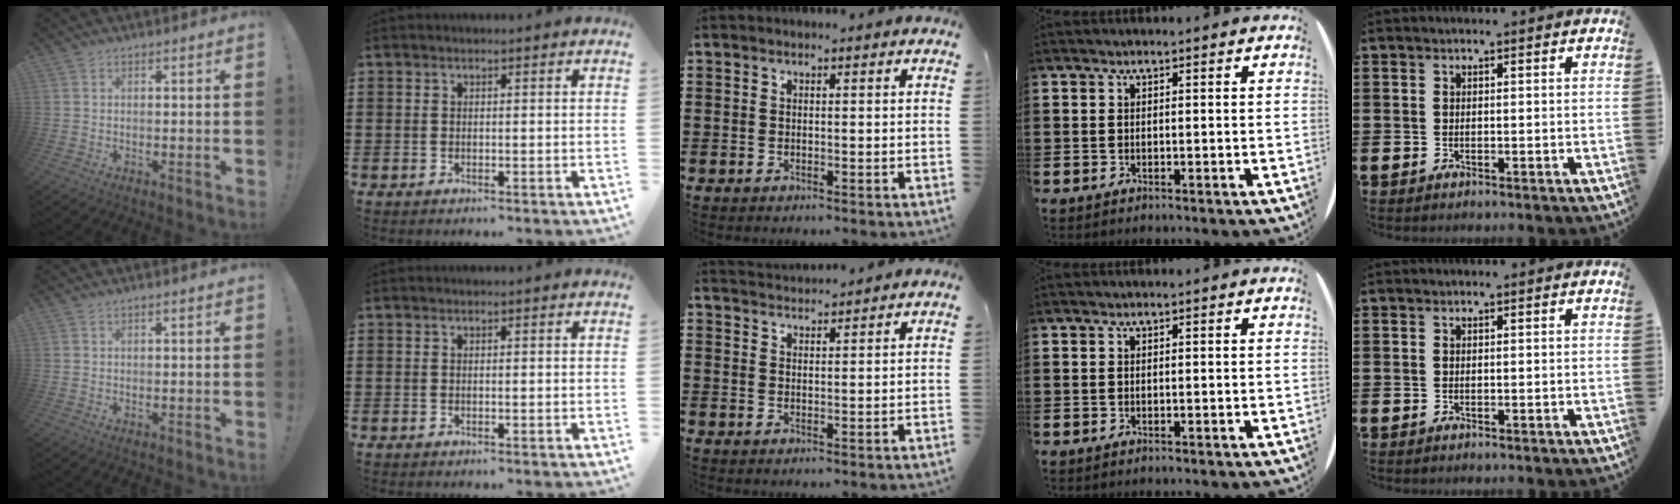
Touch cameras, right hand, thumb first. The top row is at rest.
{"thumb": {"total": 0.5, "force": [0.1, -0.1, 0.5], "torque": [-0.009, 0.000, 0.001]}, "middle": {"total": 2.5, "force": [2.5, -0.3, -0.2], "torque": [-0.002, -0.005, 0.047]}}